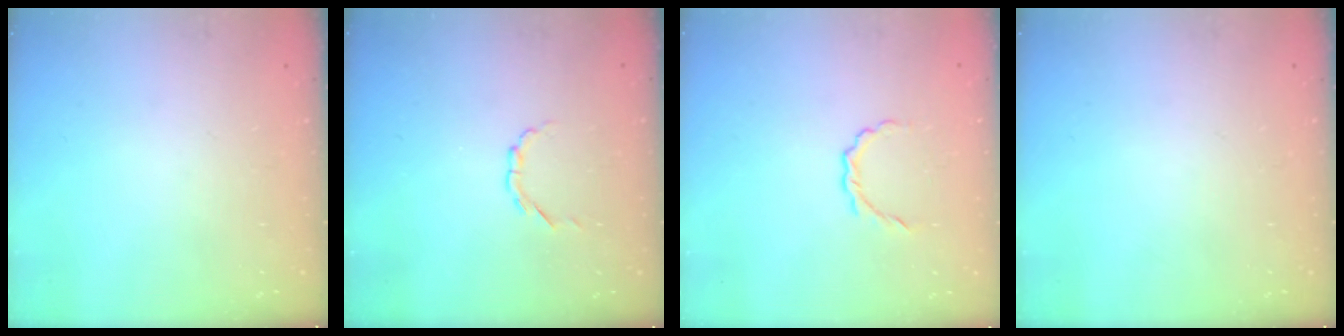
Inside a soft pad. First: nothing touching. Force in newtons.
{"total": 2.6, "press": 2.5, "slide": 0.9}
{"total": 3.6, "press": 3.4, "slide": 1.2}
{"total": 0.0}